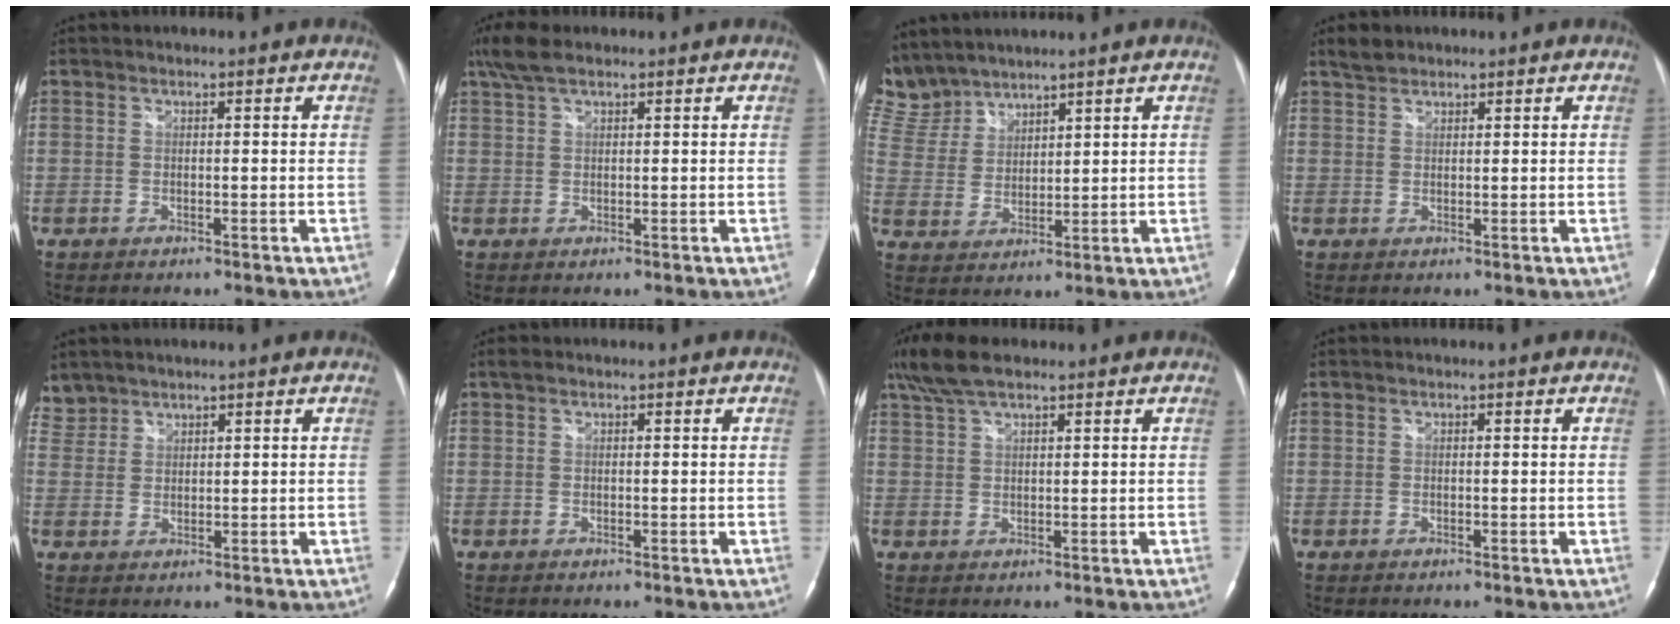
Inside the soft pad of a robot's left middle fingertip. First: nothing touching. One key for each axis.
{"total": 4.2, "fx": 3.1, "fy": 1.3, "fz": 2.6, "tx": -0.063, "ty": 0.023, "tz": 0.063}
{"total": 9.3, "fx": 8.7, "fy": 3.0, "fz": 0.7, "tx": -0.033, "ty": 0.014, "tz": 0.196}
{"total": 2.2, "fx": 1.9, "fy": 1.0, "fz": 0.5, "tx": -0.012, "ty": 0.009, "tz": 0.034}
{"total": 3.3, "fx": 3.0, "fy": 1.4, "fz": -0.5, "tx": 0.013, "ty": 0.011, "tz": 0.063}
{"total": 1.4, "fx": 1.0, "fy": 0.7, "fz": 0.7, "tx": -0.015, "ty": 0.018, "tz": 0.018}
{"total": 6.3, "fx": 4.8, "fy": 1.7, "fz": 3.7, "tx": -0.083, "ty": 0.026, "tz": 0.093}
{"total": 0.0}